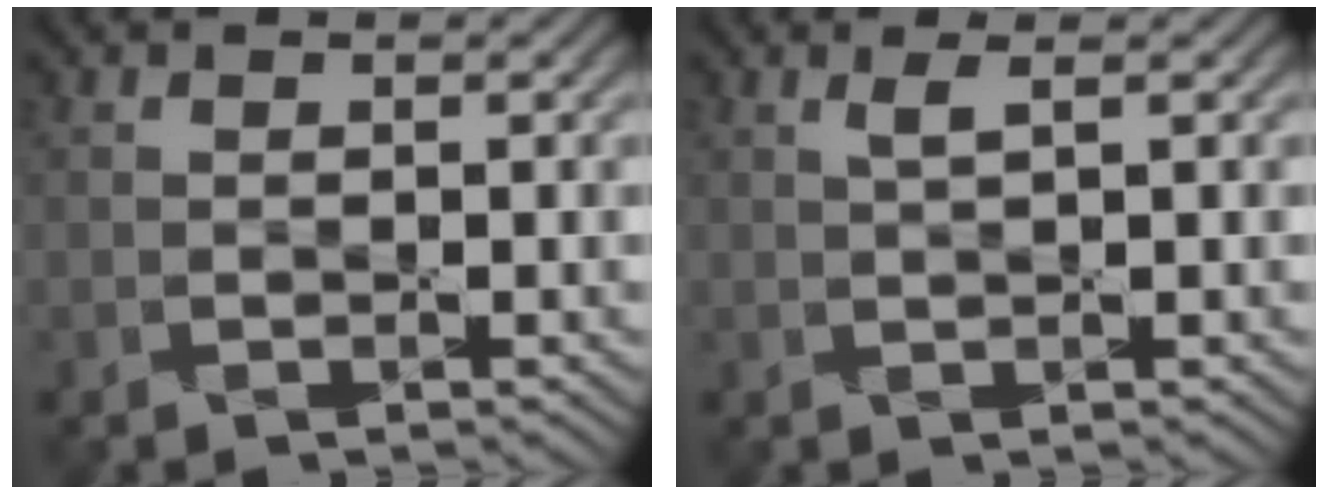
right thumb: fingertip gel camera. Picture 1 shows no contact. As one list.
[{"total": 1.5, "force": [0.6, 0.2, 1.3], "torque": [-0.027, 0.007, 0.009]}]